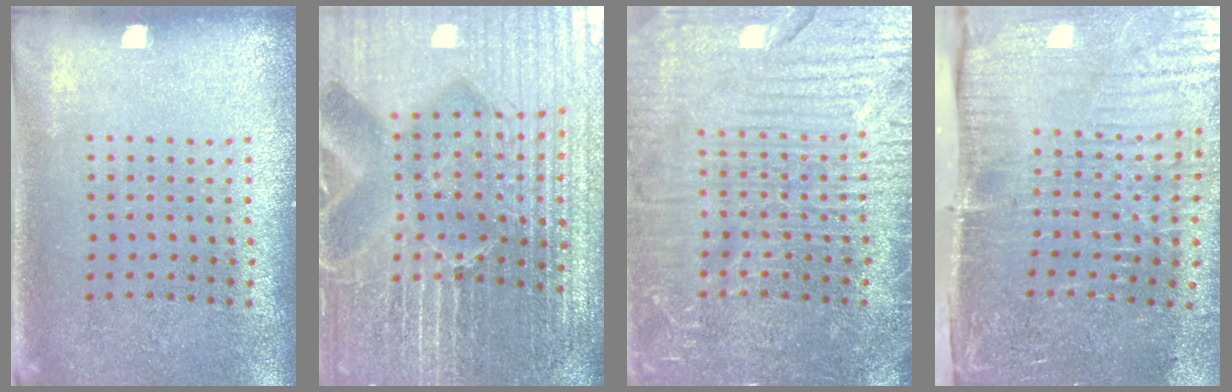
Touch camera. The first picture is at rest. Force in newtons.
{"total": 6.9, "press": 6.1, "slide": 3.3}
{"total": 7.2, "press": 7.2, "slide": 0.9}
{"total": 5.3, "press": 4.4, "slide": 2.9}